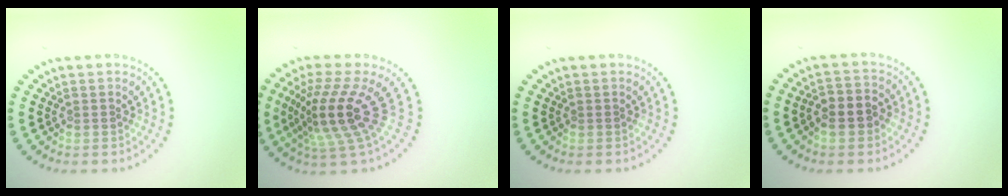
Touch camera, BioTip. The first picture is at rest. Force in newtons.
{"total": 5.2, "press": 3.6, "slide": 3.7}
{"total": 0.0}
{"total": 2.7, "press": 2.6, "slide": 1.0}